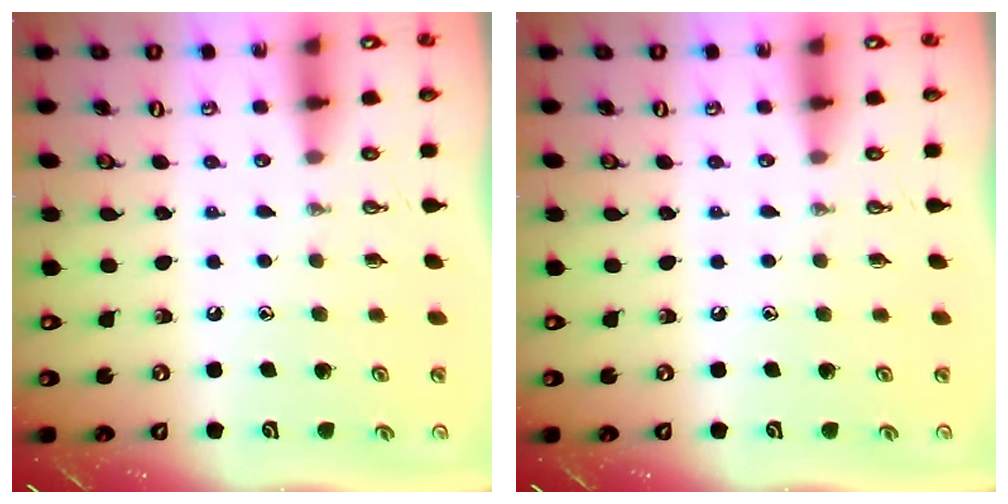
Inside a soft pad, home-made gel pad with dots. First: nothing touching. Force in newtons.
{"total": 0.0}